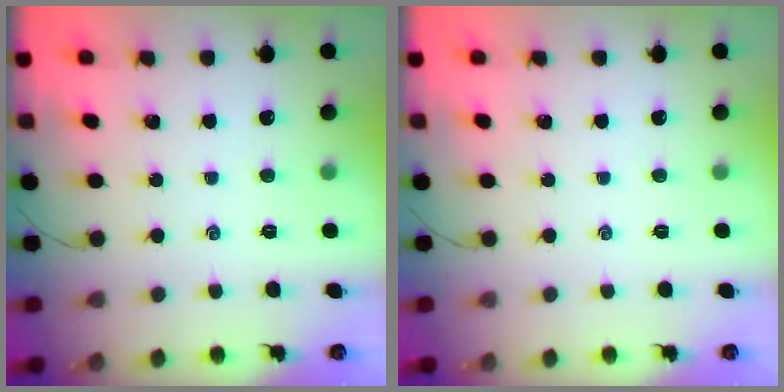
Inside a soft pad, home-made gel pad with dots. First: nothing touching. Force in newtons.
{"total": 0.0}